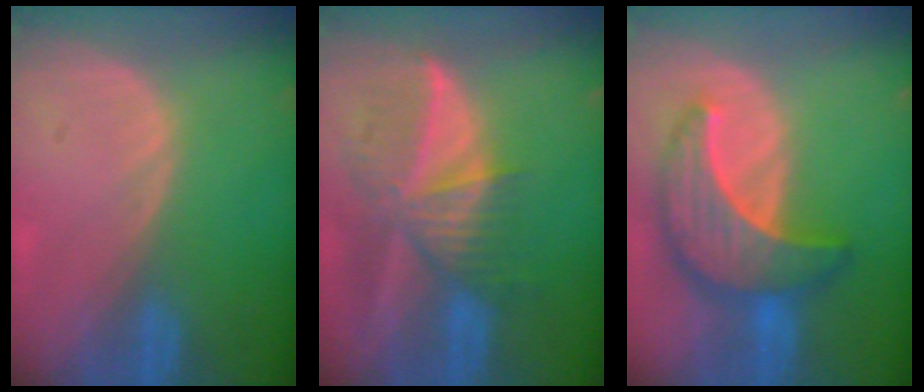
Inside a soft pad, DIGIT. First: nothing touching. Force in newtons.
{"total": 9.7, "press": 8.4, "slide": 4.8}
{"total": 10.0, "press": 10.0, "slide": 0.7}